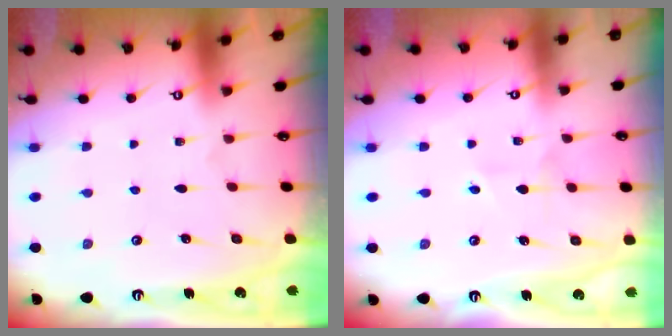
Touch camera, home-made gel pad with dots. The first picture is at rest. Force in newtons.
{"total": 2.7, "press": 2.5, "slide": 0.9}